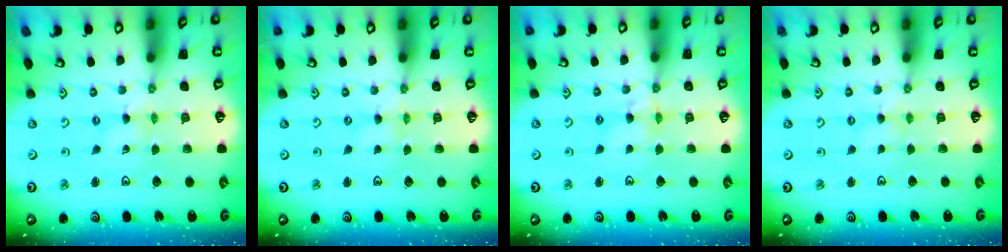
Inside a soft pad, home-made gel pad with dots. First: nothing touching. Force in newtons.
{"total": 0.0}
{"total": 4.8, "press": 4.7, "slide": 0.3}
{"total": 1.6, "press": 1.6, "slide": 0.4}